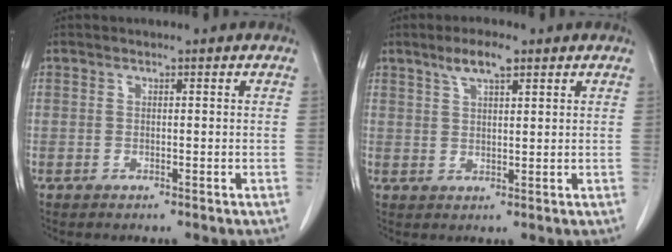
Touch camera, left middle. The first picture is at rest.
{"total": 4.4, "force": [2.9, 0.9, 3.2], "torque": [-0.064, 0.006, 0.054]}